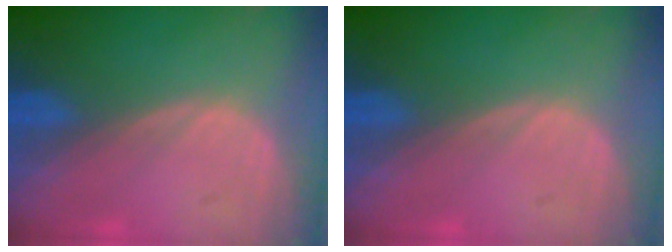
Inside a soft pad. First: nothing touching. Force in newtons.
{"total": 0.0}